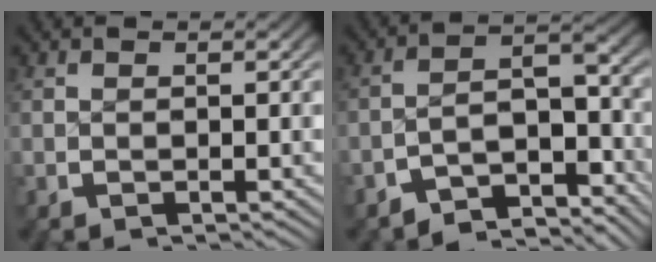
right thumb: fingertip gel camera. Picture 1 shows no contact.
{"total": 7.2, "force": [-4.9, 3.3, 4.2], "torque": [-0.064, -0.019, -0.080]}